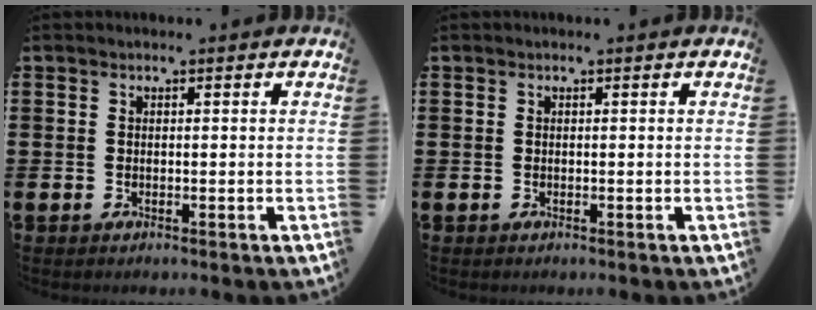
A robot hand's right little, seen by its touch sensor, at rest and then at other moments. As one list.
[{"total": 0.0}]